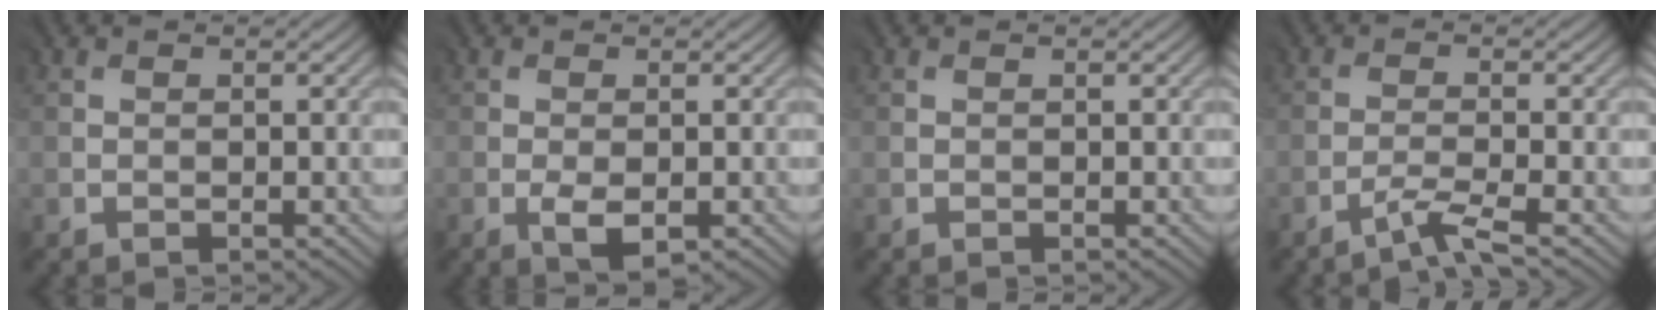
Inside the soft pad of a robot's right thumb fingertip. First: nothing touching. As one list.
[{"total": 2.6, "force": [-1.1, 1.1, 2.0], "torque": [-0.048, -0.006, -0.017]}, {"total": 0.0}, {"total": 2.8, "force": [-2.3, -0.5, 1.4], "torque": [-0.030, -0.001, -0.057]}]